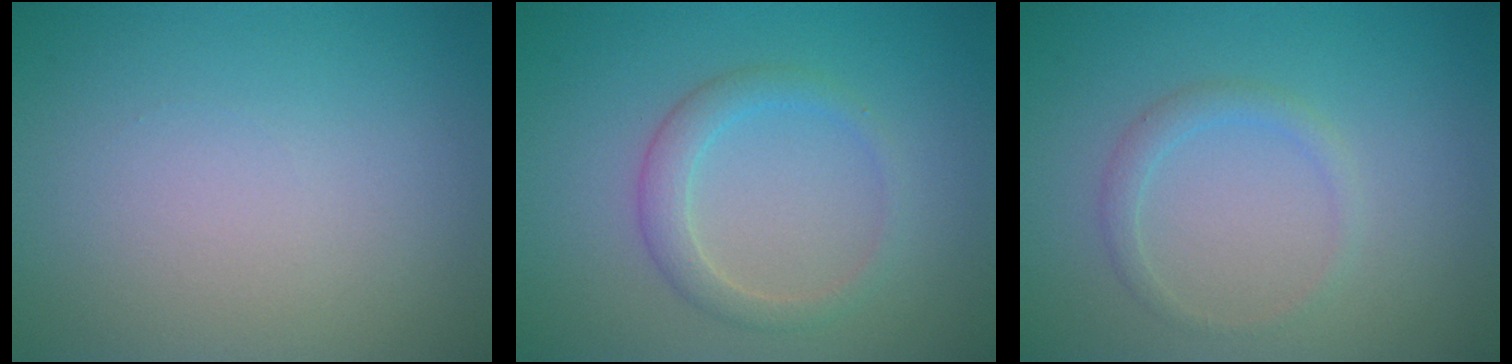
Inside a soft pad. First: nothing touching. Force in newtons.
{"total": 2.2, "press": 2.2, "slide": 0.1}
{"total": 1.4, "press": 1.4, "slide": 0.1}